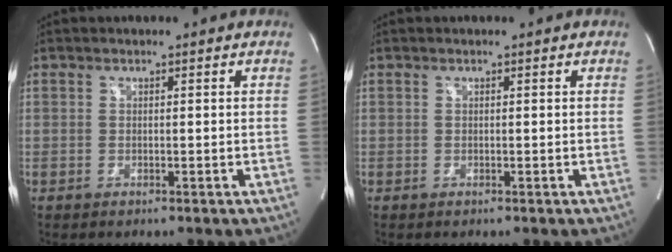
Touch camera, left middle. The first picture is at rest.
{"total": 0.0}